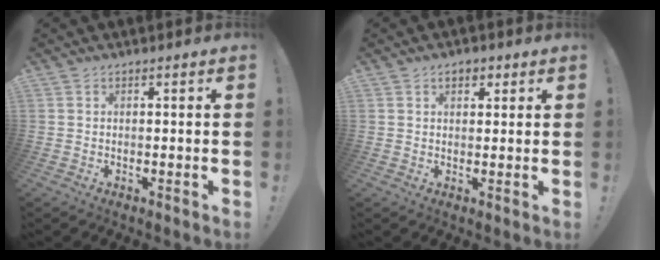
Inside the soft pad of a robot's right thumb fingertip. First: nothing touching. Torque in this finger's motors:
{"motor_torque": [0.11, 1.01, 0.06, -0.10, 0.00]}